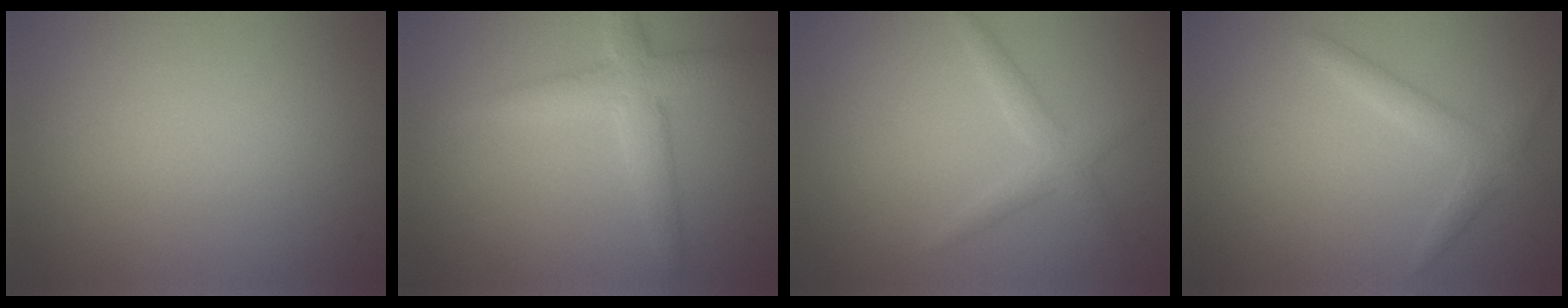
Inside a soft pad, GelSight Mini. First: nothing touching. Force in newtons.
{"total": 3.9, "press": 3.9, "slide": 0.2}
{"total": 2.1, "press": 2.1, "slide": 0.1}
{"total": 2.2, "press": 2.2, "slide": 0.1}